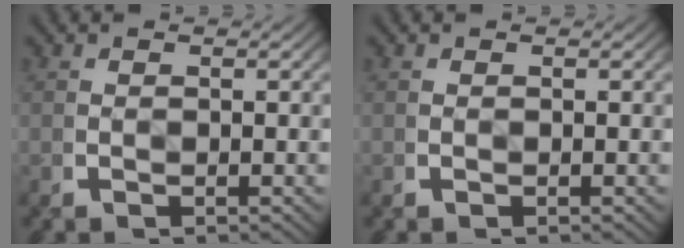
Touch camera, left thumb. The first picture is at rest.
{"total": 0.0}